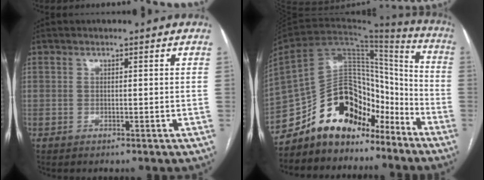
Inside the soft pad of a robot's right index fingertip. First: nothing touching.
{"total": 19.4, "force": [-14.9, 9.2, 8.4], "torque": [-0.160, 0.061, -0.250]}